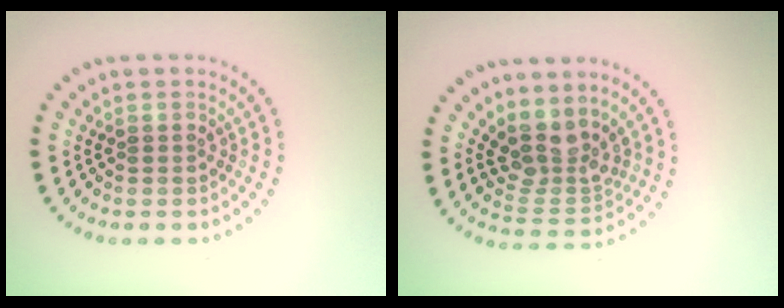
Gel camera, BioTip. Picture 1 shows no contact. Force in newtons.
{"total": 3.6, "press": 2.8, "slide": 2.3}